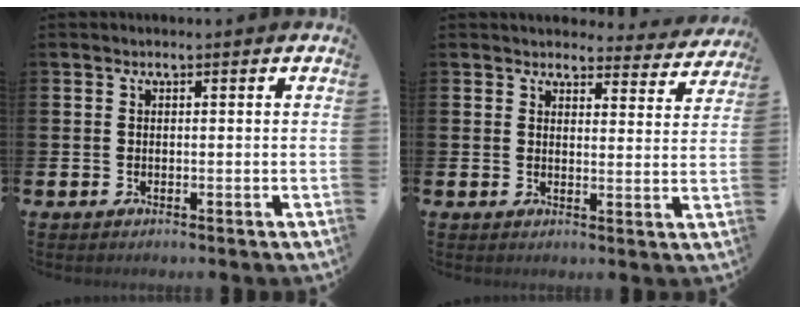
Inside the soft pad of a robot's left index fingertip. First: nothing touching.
{"total": 3.8, "force": [3.6, 1.1, 0.3], "torque": [-0.006, -0.023, 0.062]}